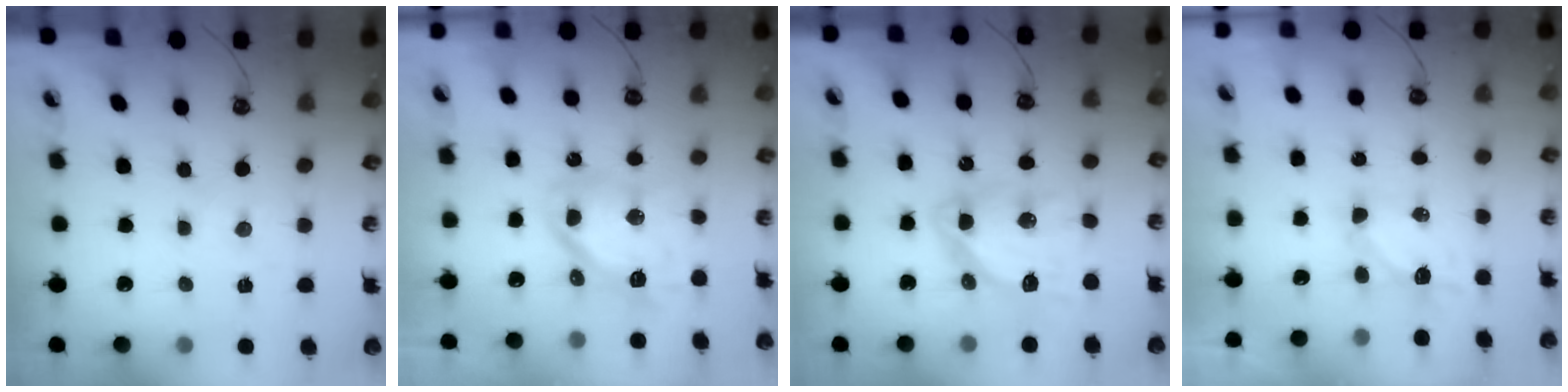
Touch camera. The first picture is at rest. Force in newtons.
{"total": 13.4, "press": 13.3, "slide": 1.2}
{"total": 14.8, "press": 14.8, "slide": 1.5}
{"total": 6.1, "press": 6.1, "slide": 0.3}